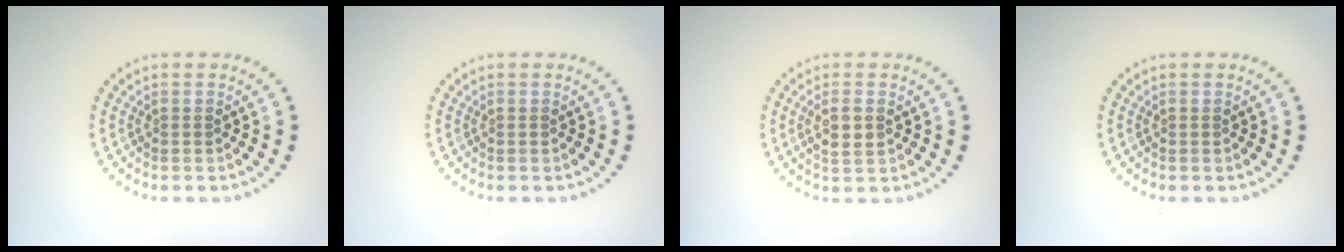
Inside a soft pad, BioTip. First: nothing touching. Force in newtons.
{"total": 0.0}
{"total": 2.1, "press": 2.0, "slide": 0.6}
{"total": 0.0}